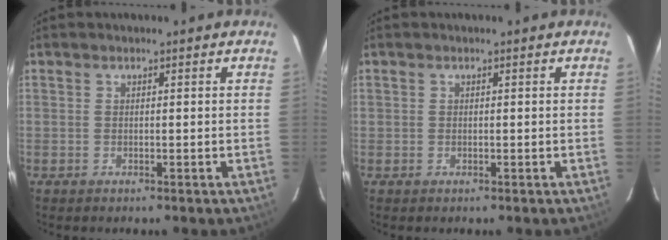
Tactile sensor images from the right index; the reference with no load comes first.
{"total": 0.0}